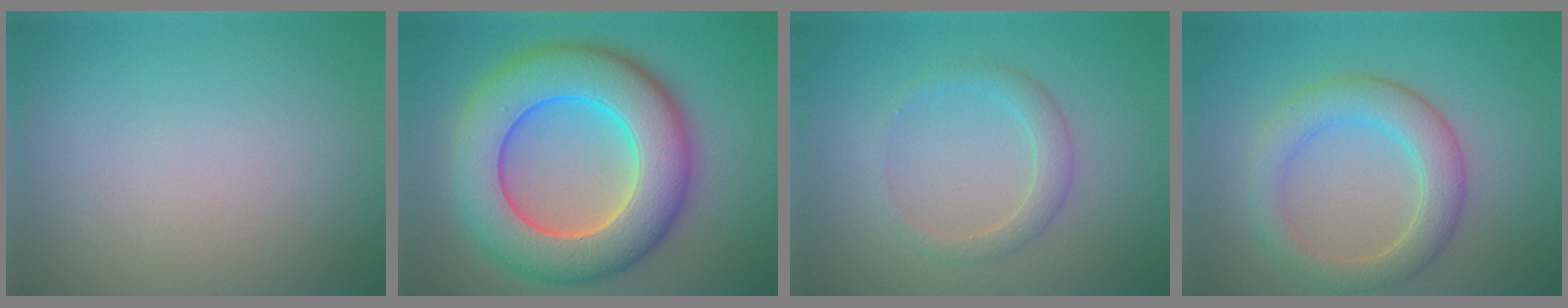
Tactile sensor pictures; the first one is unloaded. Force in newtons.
{"total": 11.8, "press": 11.8, "slide": 0.5}
{"total": 2.1, "press": 2.1, "slide": 0.2}
{"total": 4.5, "press": 4.5, "slide": 0.6}